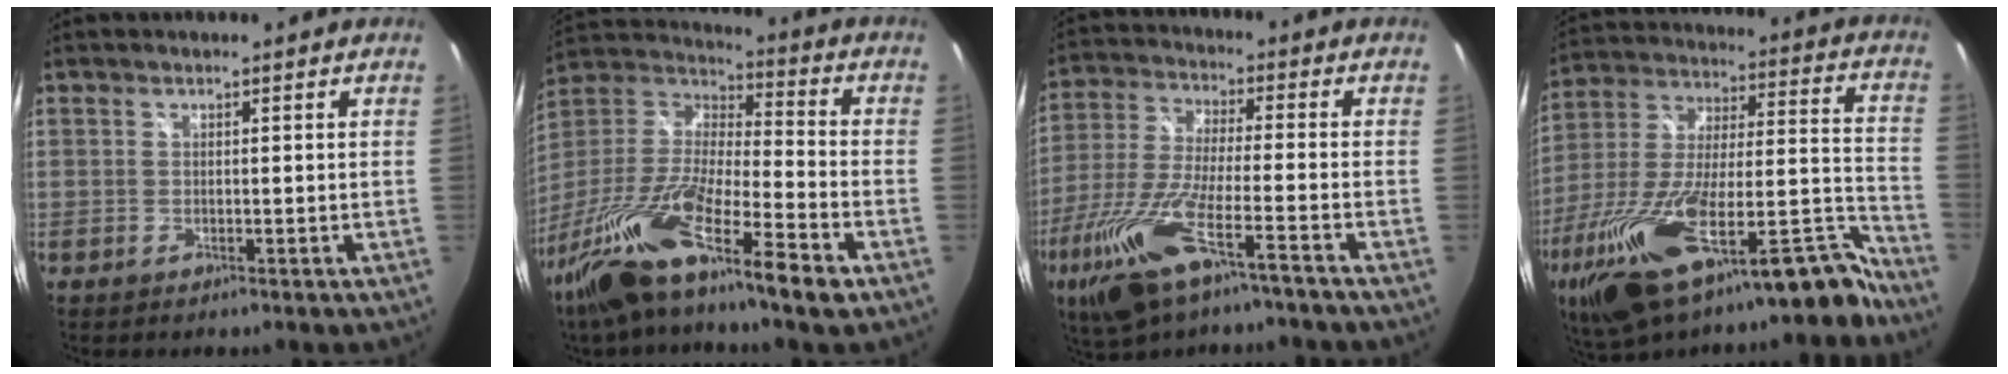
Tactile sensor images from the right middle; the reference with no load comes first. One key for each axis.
{"total": 22.8, "fx": -14.5, "fy": 3.3, "fz": 17.2, "tx": -0.333, "ty": -0.041, "tz": -0.273}
{"total": 17.1, "fx": -10.3, "fy": 3.0, "fz": 13.2, "tx": -0.286, "ty": -0.048, "tz": -0.190}
{"total": 33.7, "fx": -24.6, "fy": 9.1, "fz": 21.2, "tx": -0.358, "ty": -0.038, "tz": -0.384}